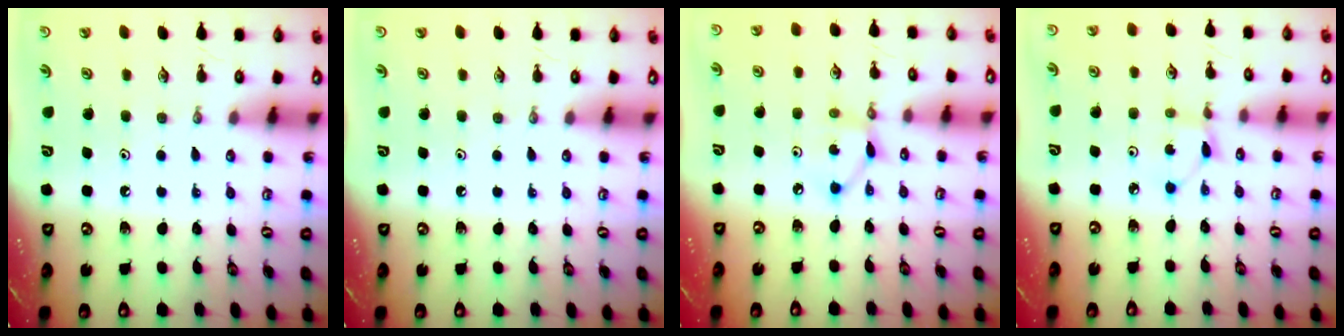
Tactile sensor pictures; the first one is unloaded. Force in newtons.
{"total": 0.0}
{"total": 5.1, "press": 5.1, "slide": 0.2}
{"total": 1.5, "press": 1.5, "slide": 0.2}